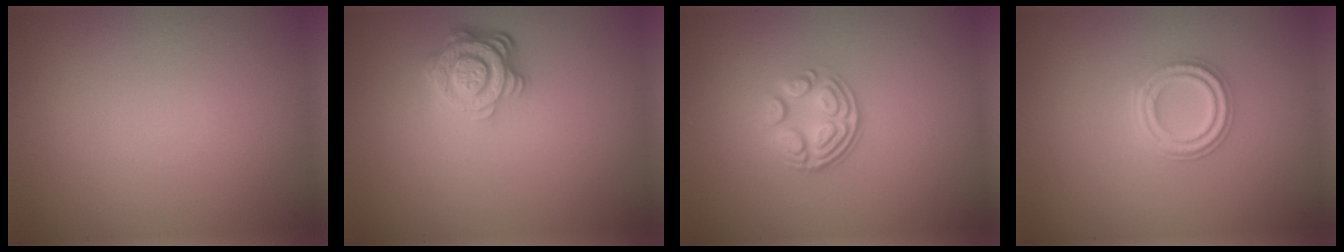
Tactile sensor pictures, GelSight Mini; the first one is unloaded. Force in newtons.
{"total": 4.2, "press": 3.3, "slide": 2.7}
{"total": 3.7, "press": 2.6, "slide": 2.7}
{"total": 2.9, "press": 2.5, "slide": 1.4}